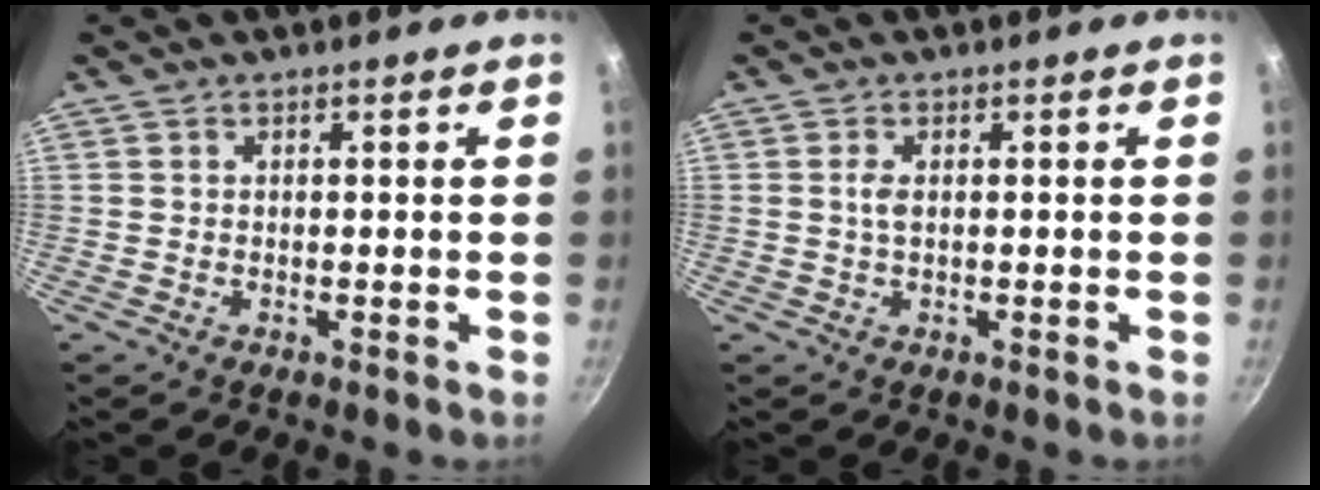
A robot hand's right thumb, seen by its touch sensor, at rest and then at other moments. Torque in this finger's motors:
{"motor_torque": [0.68, 0.42, 0.37, -0.33, -0.04]}